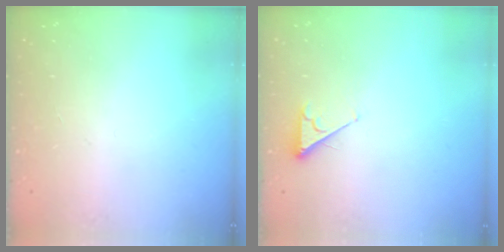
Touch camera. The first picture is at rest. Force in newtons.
{"total": 3.0, "press": 2.9, "slide": 0.4}